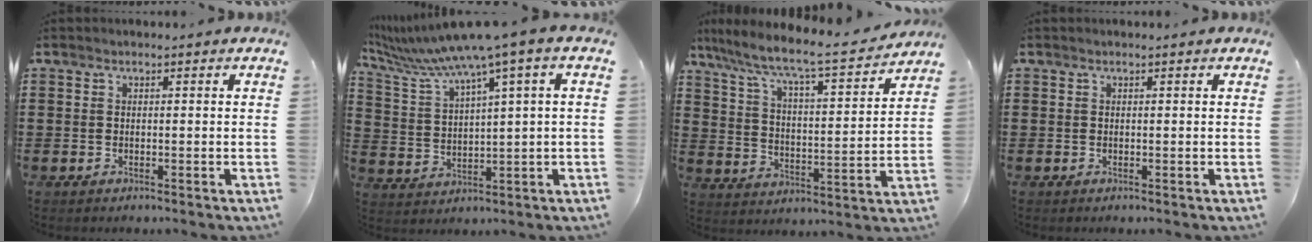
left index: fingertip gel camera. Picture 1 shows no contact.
{"total": 7.3, "force": [5.0, -0.2, 5.4], "torque": [-0.130, -0.041, 0.078]}
{"total": 6.7, "force": [5.7, 0.2, 3.4], "torque": [-0.093, -0.046, 0.086]}
{"total": 0.0}